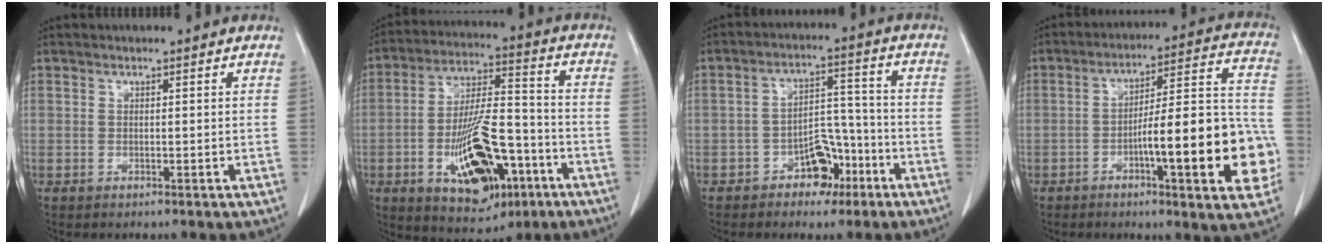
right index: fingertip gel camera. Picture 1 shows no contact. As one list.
[{"total": 17.3, "force": [-6.5, 6.8, 14.5], "torque": [-0.255, 0.007, -0.092]}, {"total": 7.1, "force": [-4.0, 4.3, 4.0], "torque": [-0.063, 0.027, -0.060]}, {"total": 19.2, "force": [-5.3, 3.0, 18.2], "torque": [-0.204, 0.031, -0.066]}]